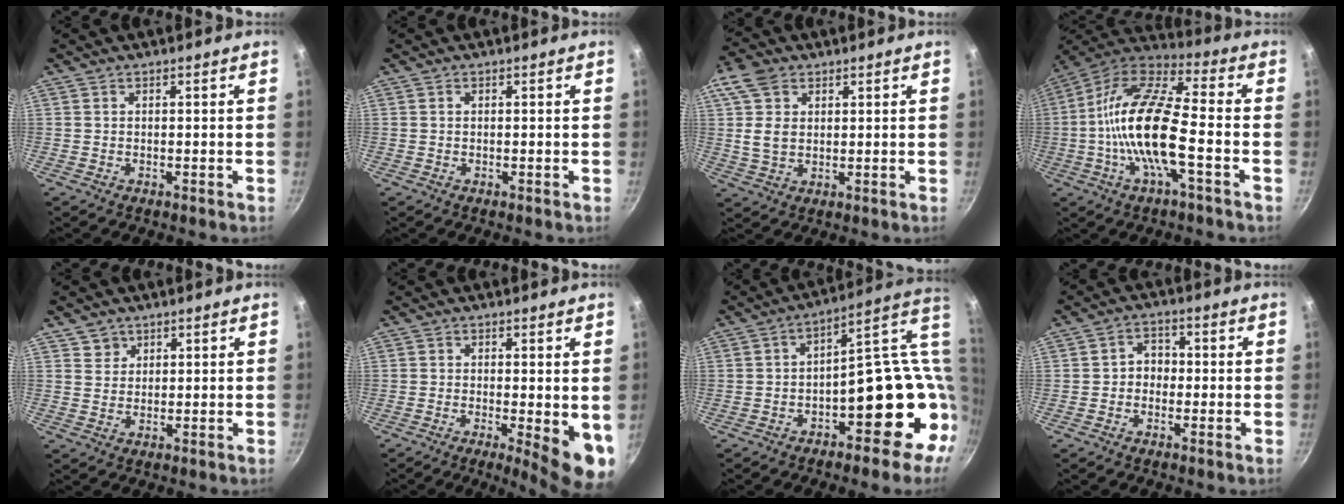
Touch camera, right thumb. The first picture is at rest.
{"total": 0.5, "force": [0.1, 0.4, 0.3], "torque": [-0.005, 0.003, 0.002]}
{"total": 8.3, "force": [2.5, 5.9, 5.2], "torque": [-0.086, -0.001, 0.044]}
{"total": 18.3, "force": [-3.5, 6.0, 17.0], "torque": [-0.325, 0.041, -0.087]}
{"total": 2.9, "force": [1.7, 2.3, 0.2], "torque": [0.018, 0.004, 0.029]}
{"total": 9.1, "force": [-1.7, 2.4, 8.6], "torque": [-0.099, -0.012, -0.016]}
{"total": 16.8, "force": [-1.5, 8.8, 14.2], "torque": [-0.133, 0.045, -0.013]}
{"total": 4.0, "force": [-0.6, 3.4, 2.0], "torque": [-0.007, 0.013, -0.017]}